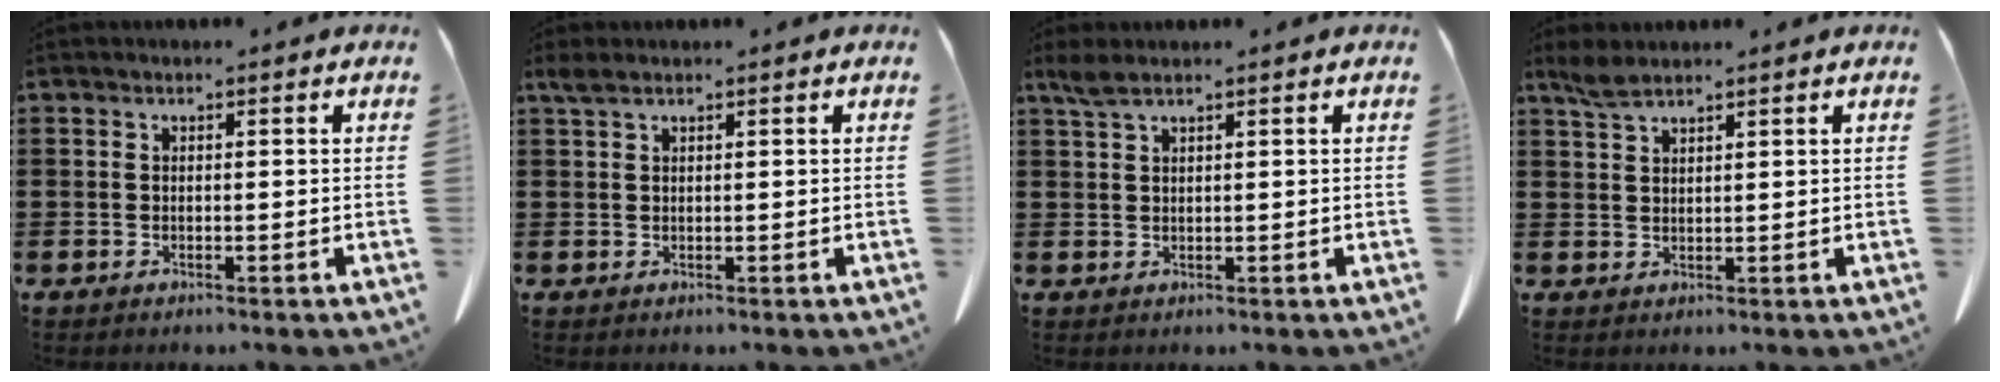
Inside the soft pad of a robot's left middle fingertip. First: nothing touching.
{"total": 1.5, "force": [1.1, 0.3, 1.0], "torque": [-0.024, 0.000, 0.021]}
{"total": 2.3, "force": [1.7, 0.2, 1.5], "torque": [-0.035, -0.001, 0.032]}
{"total": 2.6, "force": [2.1, 0.5, 1.5], "torque": [-0.035, -0.001, 0.040]}